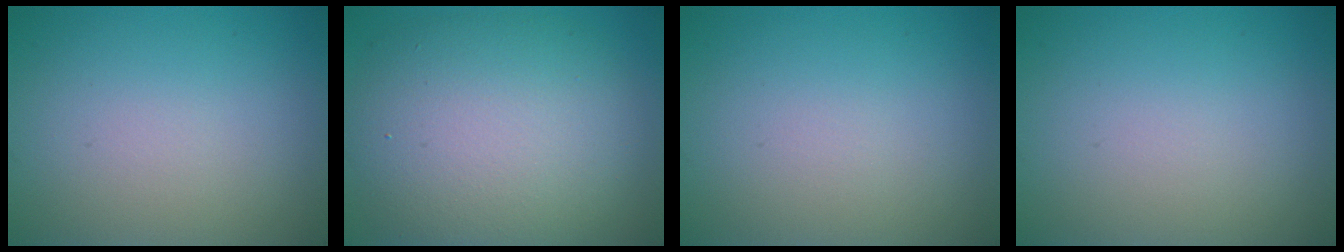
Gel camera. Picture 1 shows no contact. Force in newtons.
{"total": 10.3, "press": 10.3, "slide": 0.5}
{"total": 0.0}
{"total": 0.0}